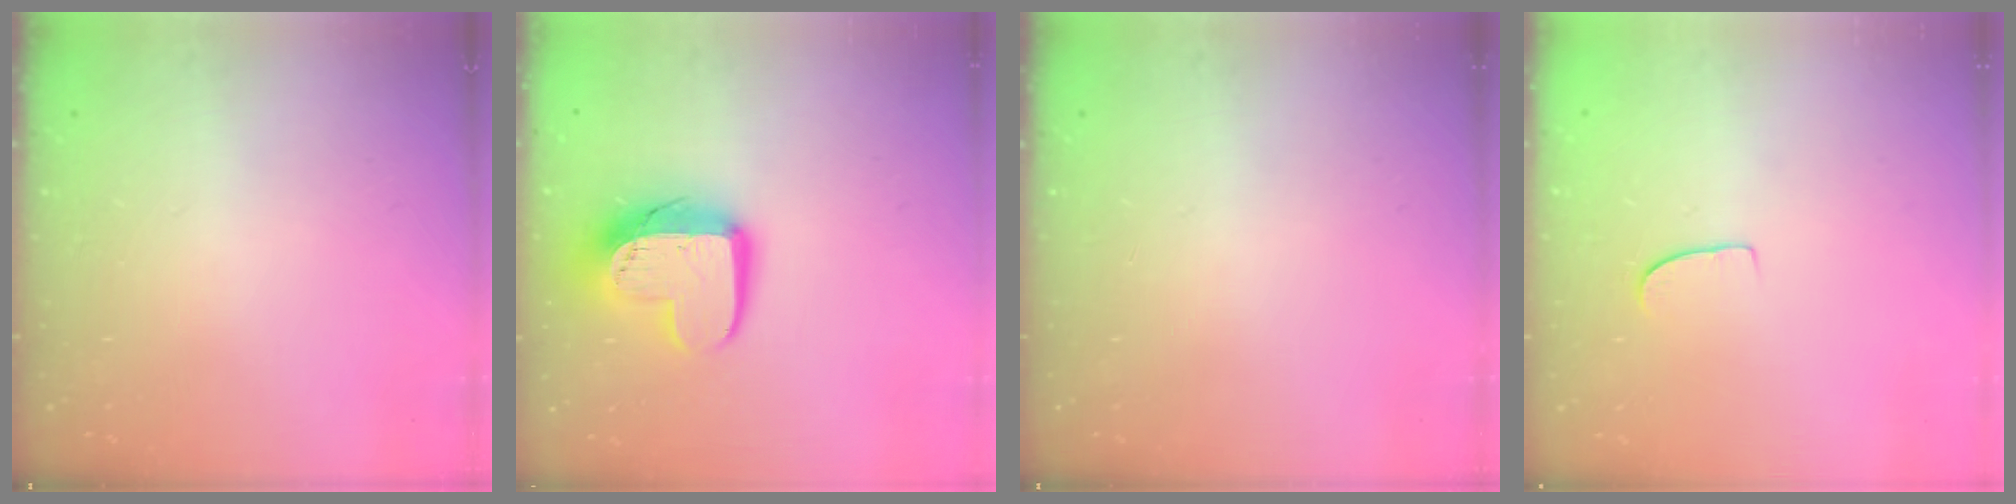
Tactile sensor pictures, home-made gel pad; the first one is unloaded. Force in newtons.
{"total": 13.9, "press": 13.9, "slide": 1.0}
{"total": 0.0}
{"total": 4.7, "press": 4.7, "slide": 0.3}